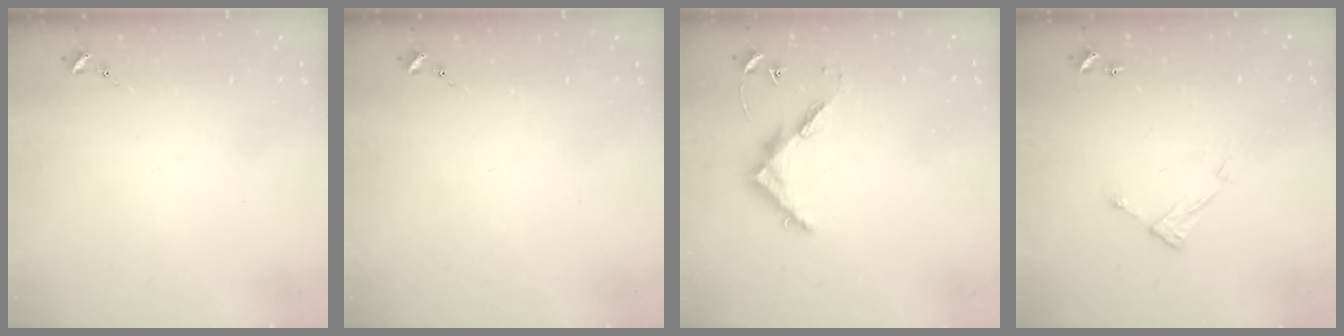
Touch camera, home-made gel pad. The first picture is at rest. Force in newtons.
{"total": 0.0}
{"total": 6.8, "press": 6.8, "slide": 0.5}
{"total": 6.4, "press": 6.4, "slide": 0.3}